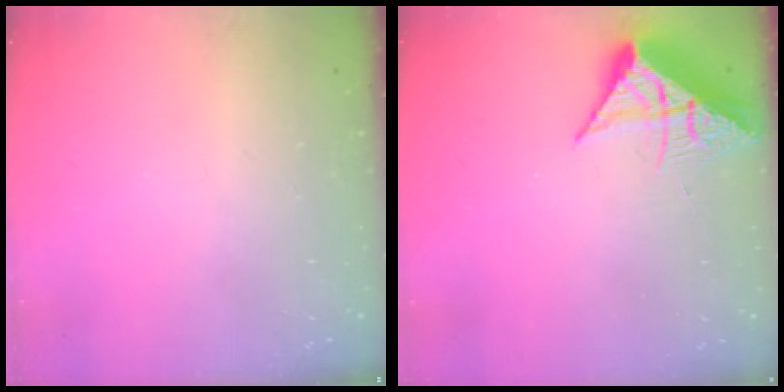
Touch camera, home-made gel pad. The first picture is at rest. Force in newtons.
{"total": 8.1, "press": 8.1, "slide": 0.3}